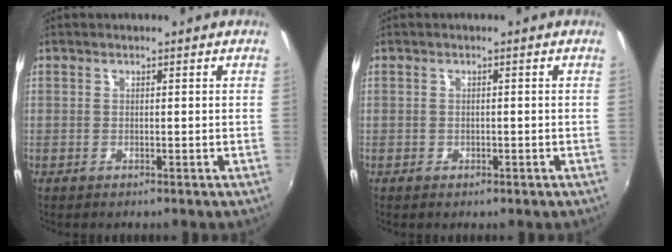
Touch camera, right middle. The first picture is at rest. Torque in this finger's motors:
{"motor_torque": [-0.17, -0.19, 0.03, -0.01]}